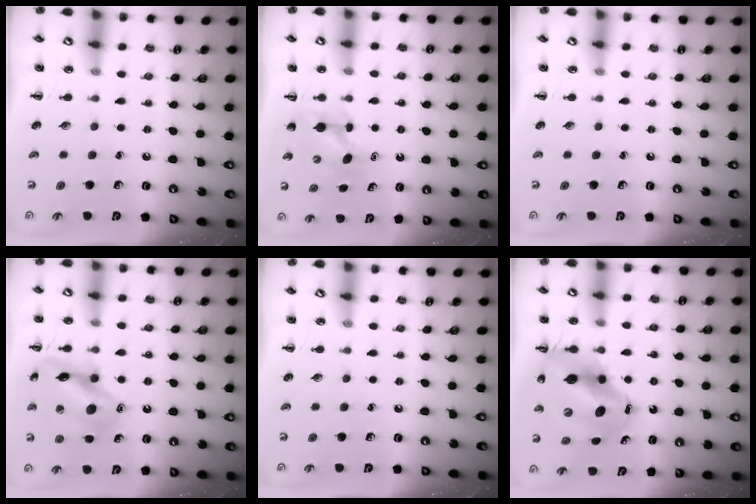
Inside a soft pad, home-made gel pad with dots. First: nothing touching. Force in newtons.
{"total": 4.3, "press": 4.1, "slide": 1.2}
{"total": 0.0}
{"total": 14.9, "press": 14.9, "slide": 1.3}
{"total": 0.0}
{"total": 13.0, "press": 12.5, "slide": 3.7}